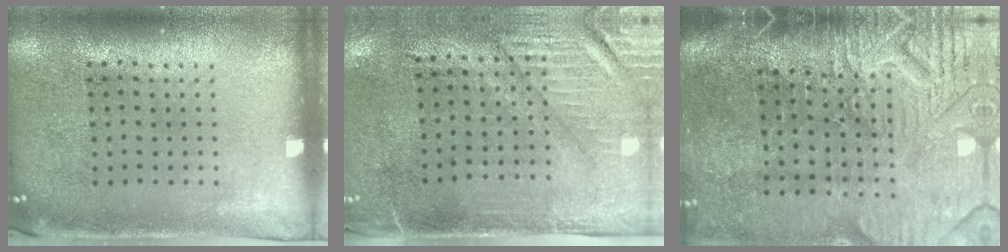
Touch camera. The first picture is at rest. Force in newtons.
{"total": 3.0, "press": 2.5, "slide": 1.6}
{"total": 4.6, "press": 4.0, "slide": 2.2}